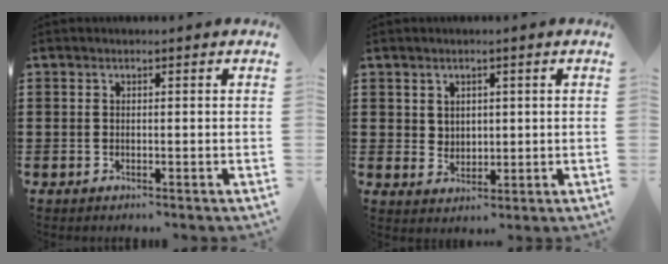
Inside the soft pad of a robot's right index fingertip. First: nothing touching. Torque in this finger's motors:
{"motor_torque": [-0.42, 0.59, -0.05, -0.01]}